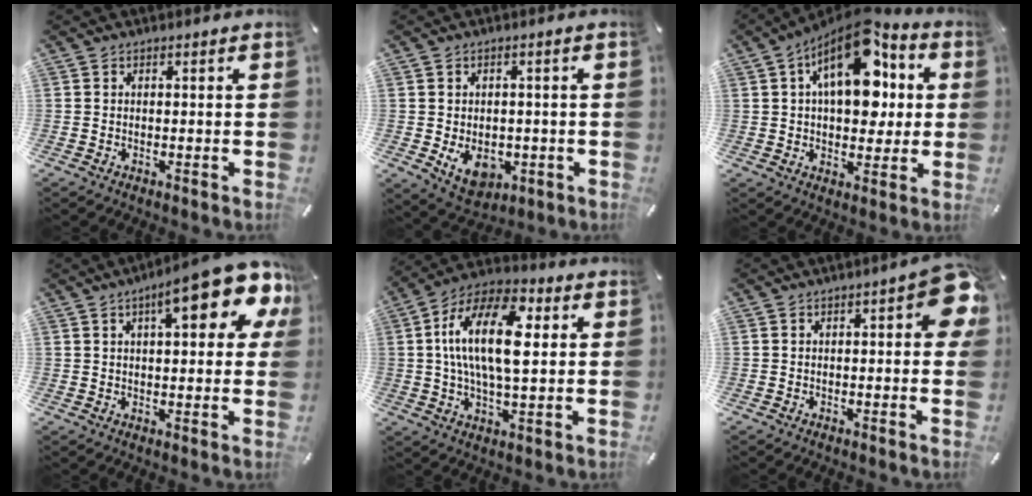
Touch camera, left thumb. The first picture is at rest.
{"total": 7.7, "force": [-2.0, 6.1, 4.4], "torque": [-0.064, 0.001, -0.036]}
{"total": 17.8, "force": [5.7, 10.0, 13.6], "torque": [-0.201, -0.018, 0.095]}
{"total": 15.3, "force": [7.8, 4.9, 12.3], "torque": [-0.170, -0.032, 0.121]}
{"total": 17.3, "force": [3.4, 8.6, 14.6], "torque": [-0.285, 0.002, 0.052]}
{"total": 8.9, "force": [2.2, 3.3, 7.9], "torque": [-0.098, -0.007, 0.035]}